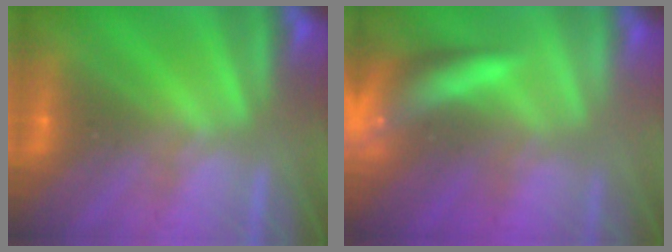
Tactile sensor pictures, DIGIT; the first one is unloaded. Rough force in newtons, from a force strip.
{"total": 6.6}